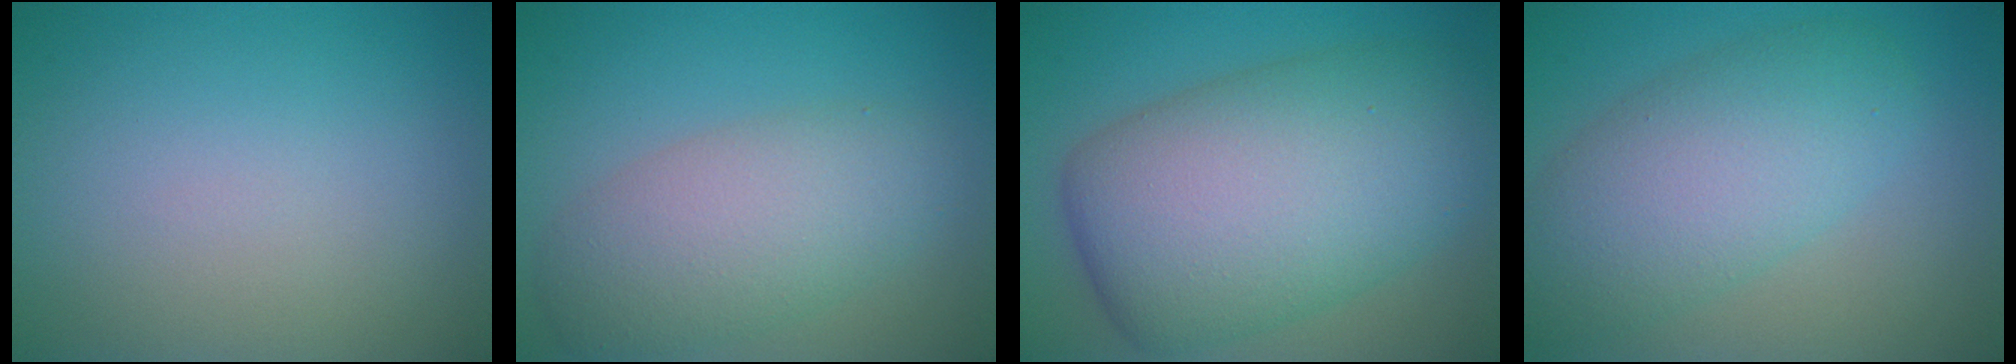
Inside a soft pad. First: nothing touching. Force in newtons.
{"total": 5.8, "press": 5.8, "slide": 0.2}
{"total": 12.4, "press": 12.4, "slide": 0.4}
{"total": 7.0, "press": 7.0, "slide": 0.3}